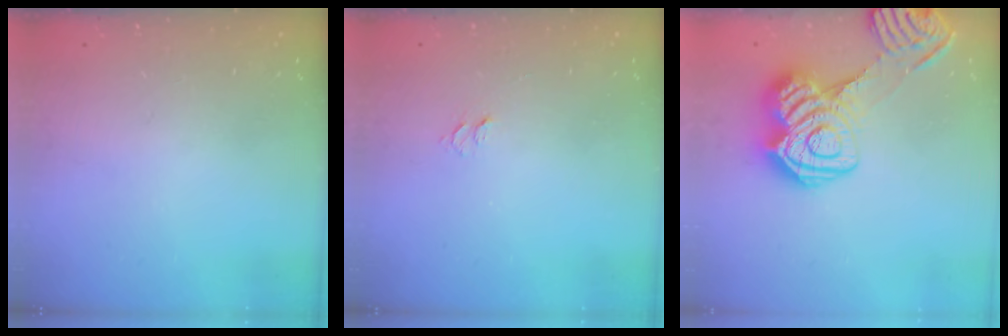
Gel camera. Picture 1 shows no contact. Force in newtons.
{"total": 3.6, "press": 3.6, "slide": 0.4}
{"total": 16.9, "press": 16.8, "slide": 1.2}